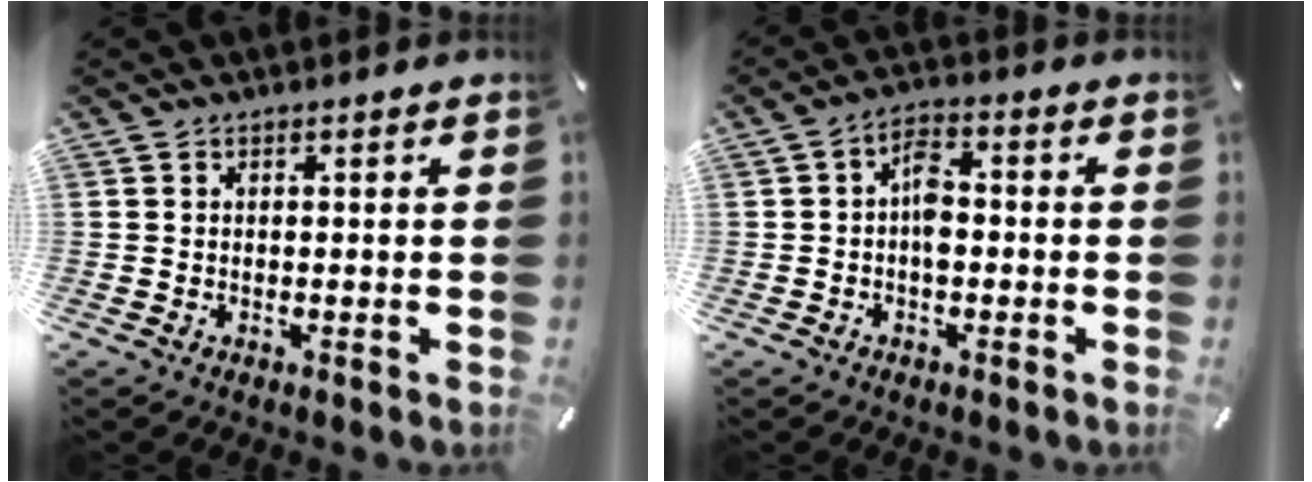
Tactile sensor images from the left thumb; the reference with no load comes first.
{"total": 5.6, "force": [-0.8, 3.2, 4.5], "torque": [-0.087, 0.013, -0.014]}